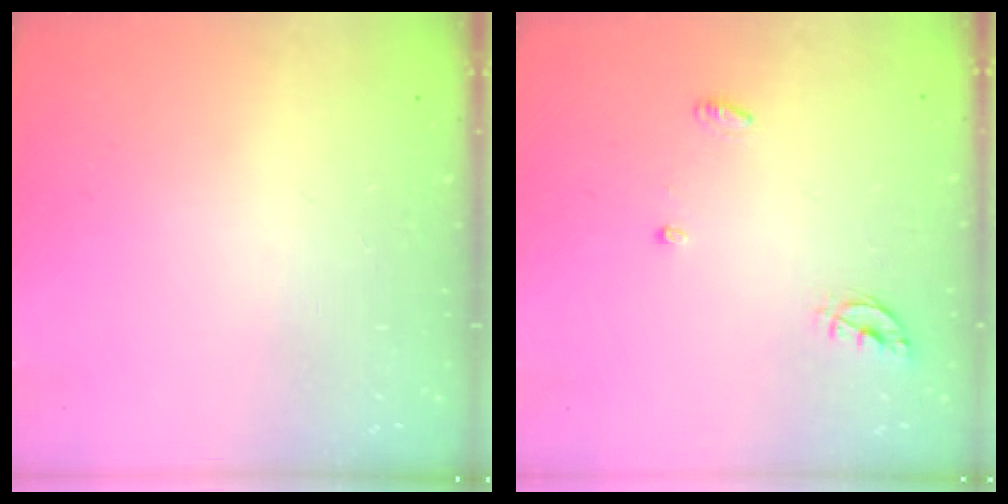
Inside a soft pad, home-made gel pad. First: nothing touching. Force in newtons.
{"total": 5.1, "press": 5.1, "slide": 0.6}